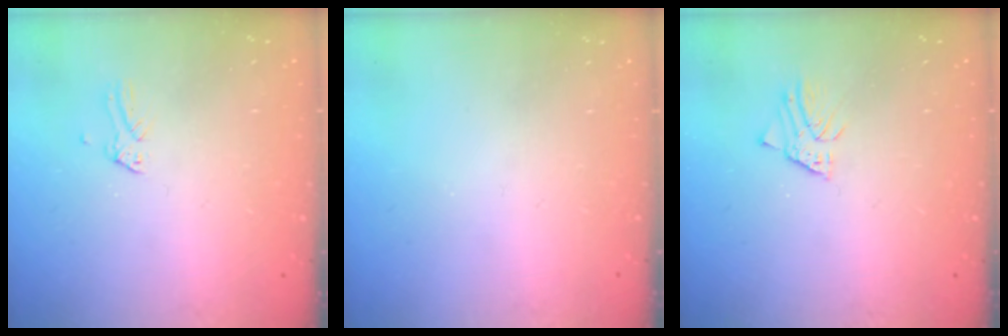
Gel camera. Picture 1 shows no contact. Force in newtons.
{"total": 0.0}
{"total": 1.1, "press": 1.1, "slide": 0.0}